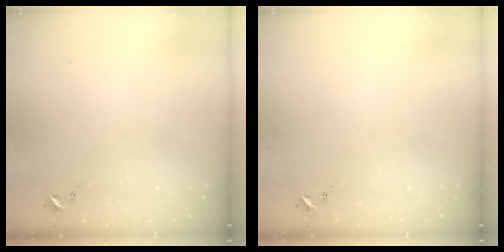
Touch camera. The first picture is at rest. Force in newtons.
{"total": 0.0}